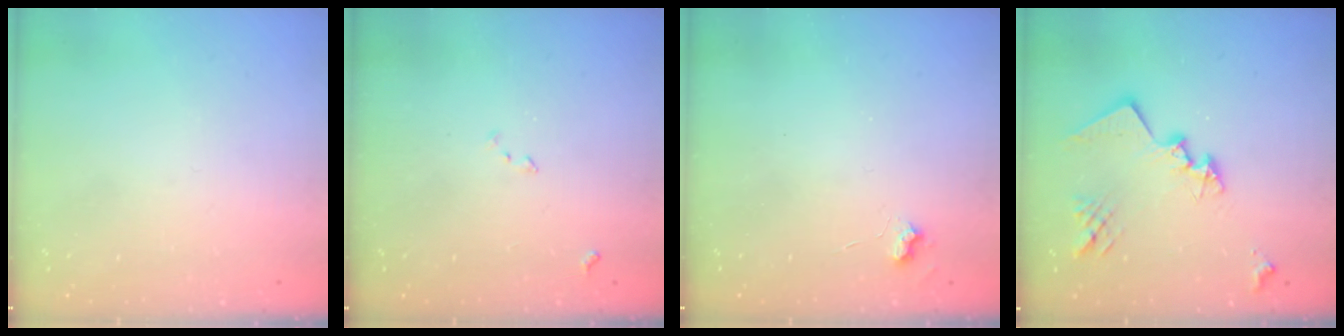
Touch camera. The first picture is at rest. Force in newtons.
{"total": 8.2, "press": 8.1, "slide": 1.0}
{"total": 3.3, "press": 3.3, "slide": 0.5}
{"total": 15.2, "press": 15.2, "slide": 0.4}